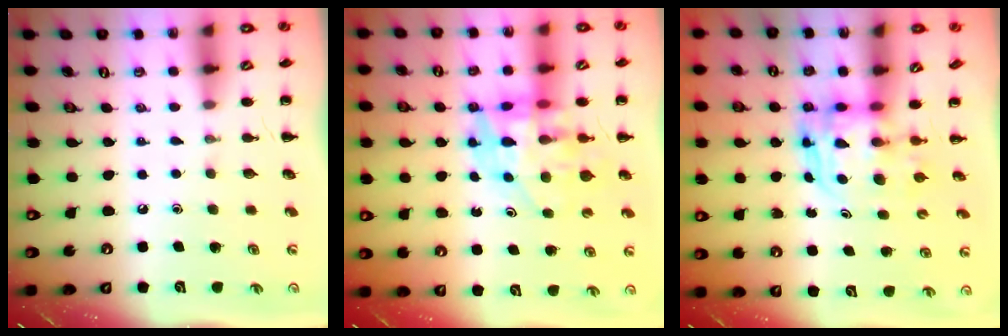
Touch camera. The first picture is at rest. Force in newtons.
{"total": 11.2, "press": 10.8, "slide": 3.1}
{"total": 3.9, "press": 3.7, "slide": 1.1}